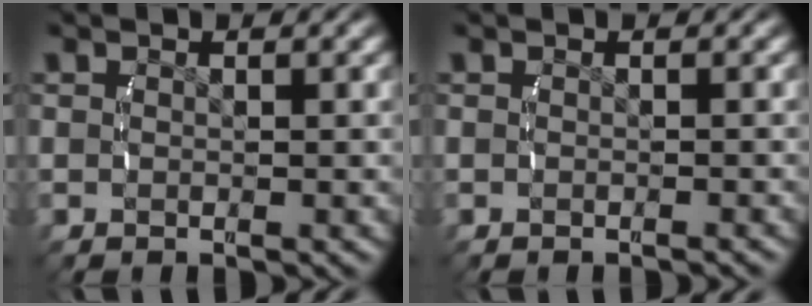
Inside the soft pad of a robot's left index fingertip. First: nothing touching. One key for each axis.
{"total": 0.7, "fx": -0.7, "fy": 0.1, "fz": 0.2, "tx": -0.005, "ty": 0.003, "tz": -0.013}